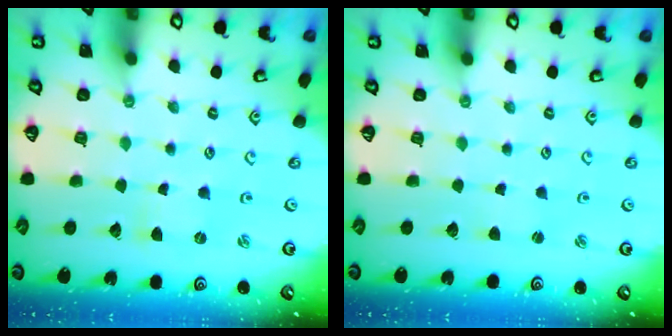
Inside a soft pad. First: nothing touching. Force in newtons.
{"total": 1.4, "press": 1.4, "slide": 0.3}